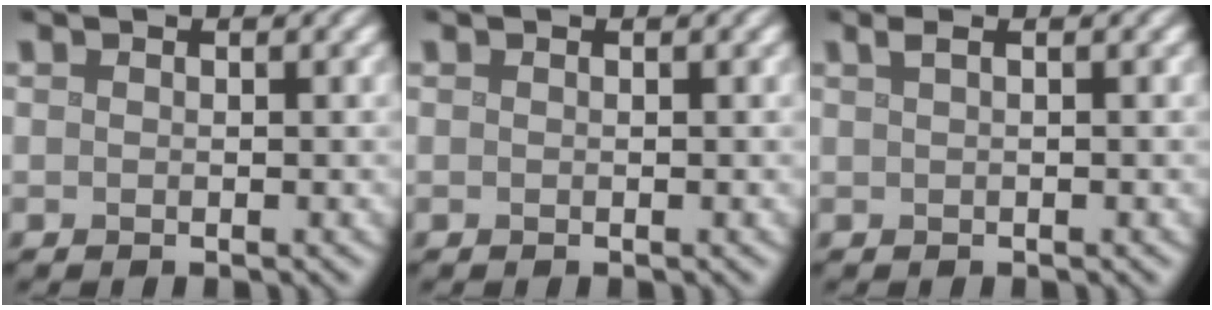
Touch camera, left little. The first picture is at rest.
{"total": 0.0}
{"total": 1.3, "force": [0.4, 0.4, 1.2], "torque": [-0.022, 0.007, 0.004]}